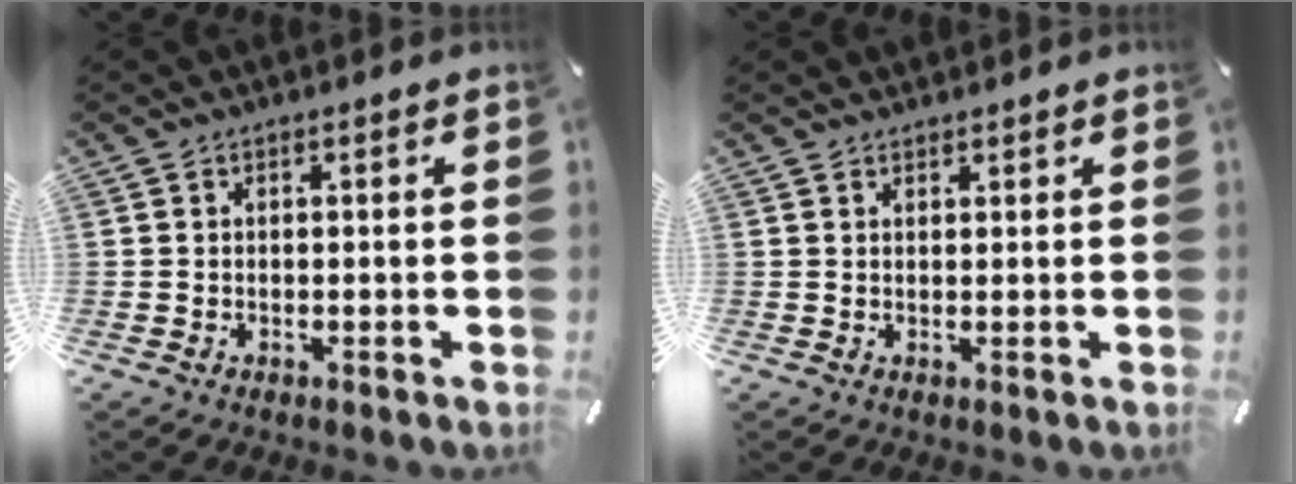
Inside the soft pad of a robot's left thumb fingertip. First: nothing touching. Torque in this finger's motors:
{"motor_torque": [-0.62, -0.10, 0.07, 0.01, -0.04]}